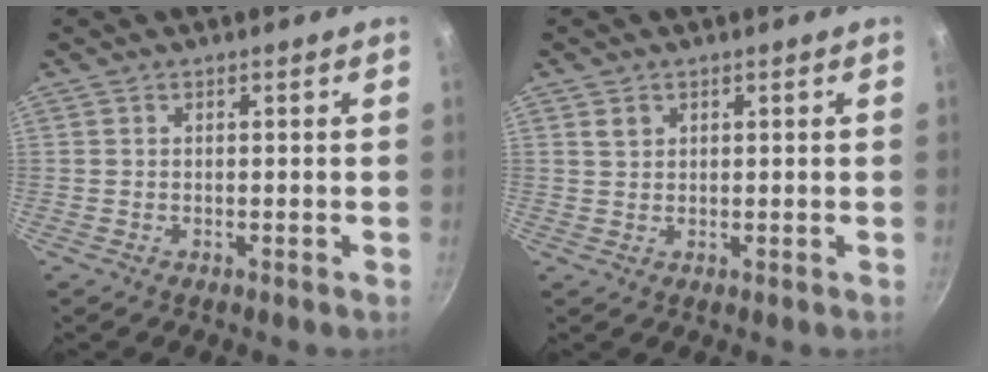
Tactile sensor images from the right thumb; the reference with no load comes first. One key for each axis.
{"total": 1.8, "fx": 1.0, "fy": 1.4, "fz": 0.6, "tx": -0.002, "ty": -0.005, "tz": 0.017}